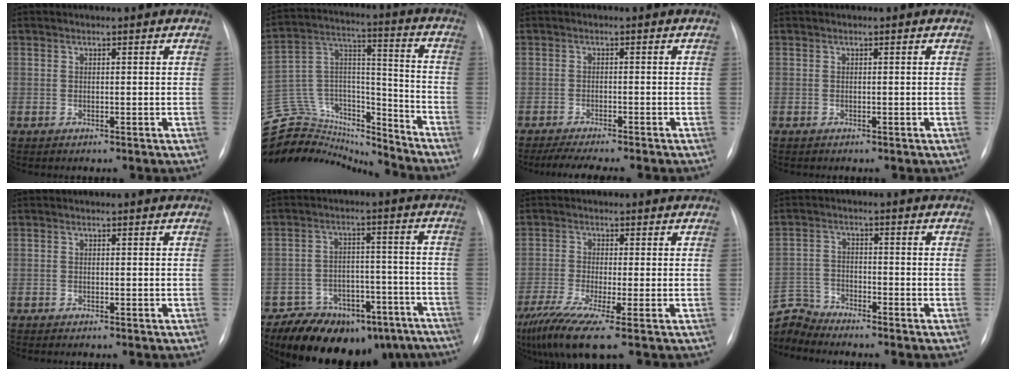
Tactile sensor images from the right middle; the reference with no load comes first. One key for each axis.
{"total": 22.8, "fx": -21.7, "fy": 5.5, "fz": 4.5, "tx": -0.109, "ty": 0.055, "tz": -0.349}
{"total": 7.7, "fx": -6.6, "fy": 0.6, "fz": 4.0, "tx": -0.054, "ty": -0.012, "tz": -0.099}
{"total": 0.0}
{"total": 0.8, "fx": -0.7, "fy": -0.1, "fz": 0.4, "tx": -0.006, "ty": -0.003, "tz": -0.011}
{"total": 18.5, "fx": -15.6, "fy": 8.6, "fz": 5.3, "tx": -0.049, "ty": 0.043, "tz": -0.204}
{"total": 6.9, "fx": -4.1, "fy": 0.4, "fz": 5.5, "tx": -0.103, "ty": -0.022, "tz": -0.077}
{"total": 6.1, "fx": -6.1, "fy": -0.1, "fz": -1.0, "tx": 0.012, "ty": 0.005, "tz": -0.120}